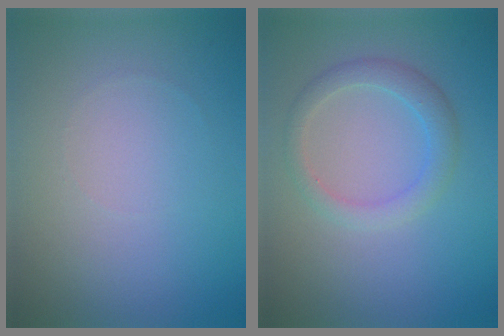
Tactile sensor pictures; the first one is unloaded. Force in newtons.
{"total": 2.4, "press": 2.4, "slide": 0.2}